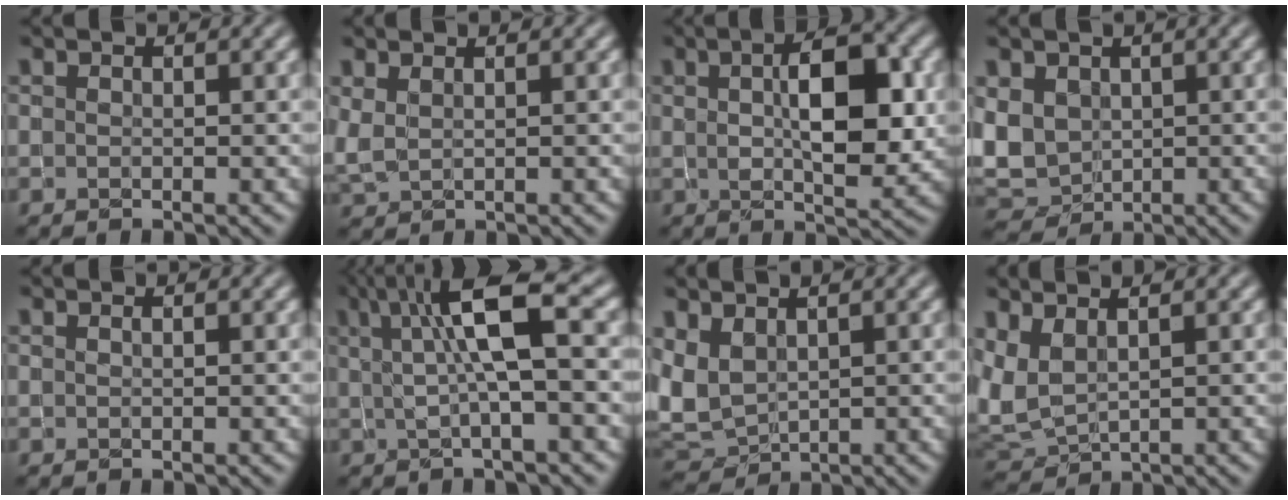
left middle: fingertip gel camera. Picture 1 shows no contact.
{"total": 1.2, "force": [0.8, 0.6, 0.8], "torque": [-0.020, 0.000, 0.024]}
{"total": 7.4, "force": [1.1, 3.1, 6.6], "torque": [-0.100, 0.006, 0.019]}
{"total": 4.4, "force": [0.1, 3.6, 2.5], "torque": [-0.069, -0.004, 0.001]}
{"total": 0.0}
{"total": 6.7, "force": [1.5, 1.4, 6.4], "torque": [-0.111, 0.010, 0.021]}
{"total": 3.9, "force": [0.8, 2.8, 2.7], "torque": [-0.074, 0.001, 0.017]}
{"total": 3.4, "force": [1.1, 1.8, 2.7], "torque": [-0.078, 0.003, 0.027]}